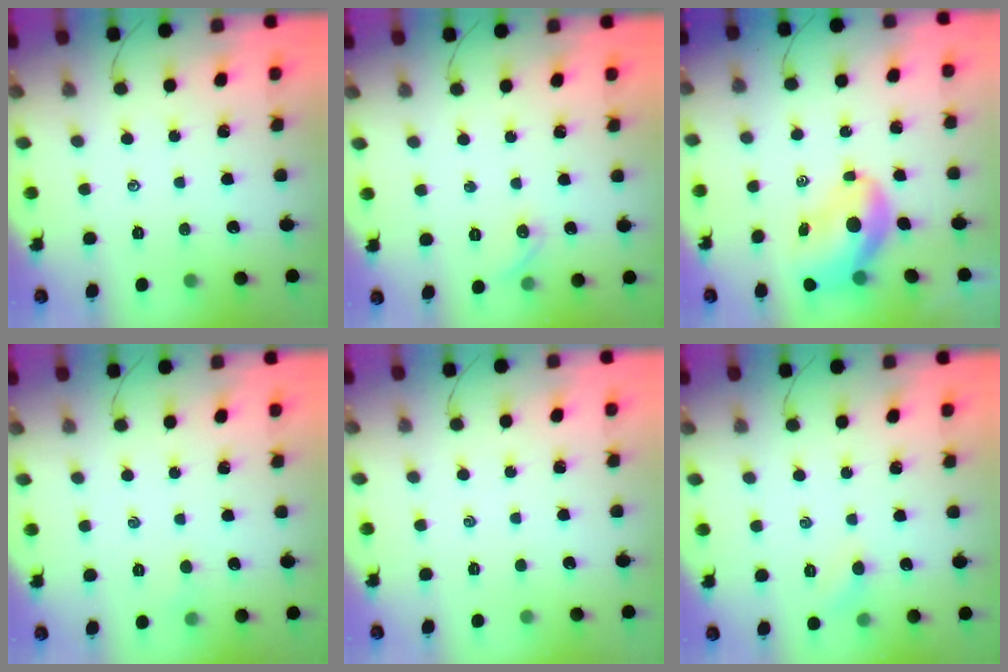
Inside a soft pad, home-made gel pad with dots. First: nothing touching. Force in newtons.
{"total": 4.9, "press": 4.7, "slide": 1.3}
{"total": 8.3, "press": 8.0, "slide": 2.4}
{"total": 2.6, "press": 2.4, "slide": 0.8}
{"total": 0.0}
{"total": 4.2, "press": 3.9, "slide": 1.3}